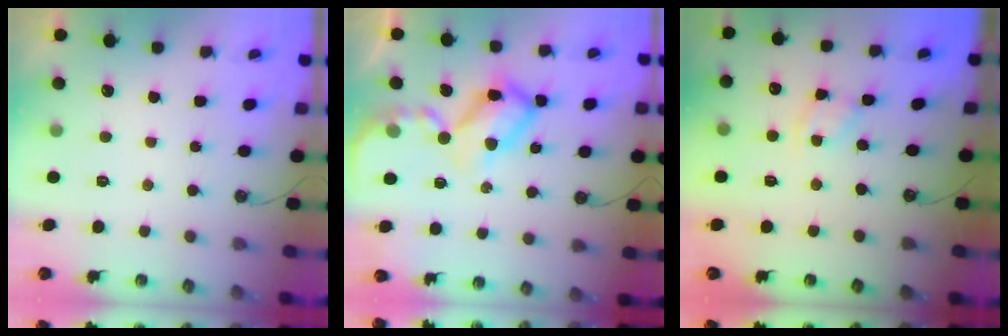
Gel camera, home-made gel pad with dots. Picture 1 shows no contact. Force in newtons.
{"total": 14.7, "press": 14.6, "slide": 1.5}
{"total": 2.1, "press": 2.1, "slide": 0.3}